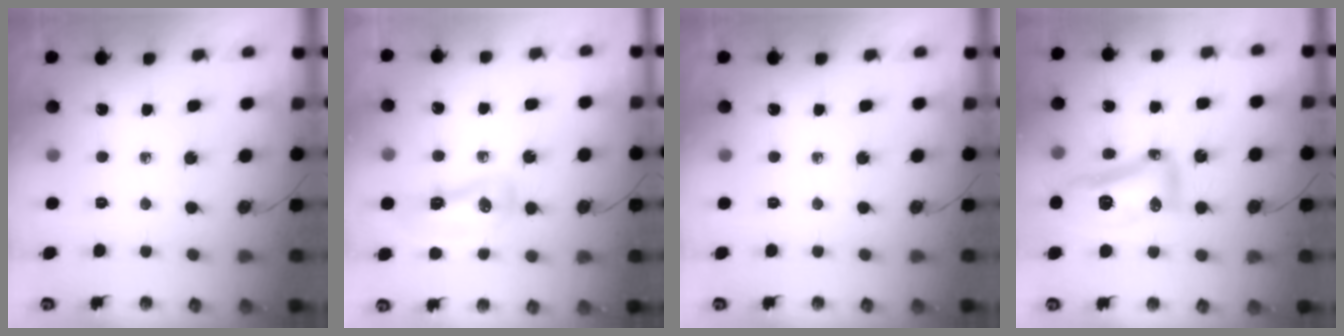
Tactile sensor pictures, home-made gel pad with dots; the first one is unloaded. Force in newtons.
{"total": 10.4, "press": 10.3, "slide": 1.8}
{"total": 0.0}
{"total": 14.6, "press": 14.5, "slide": 1.4}